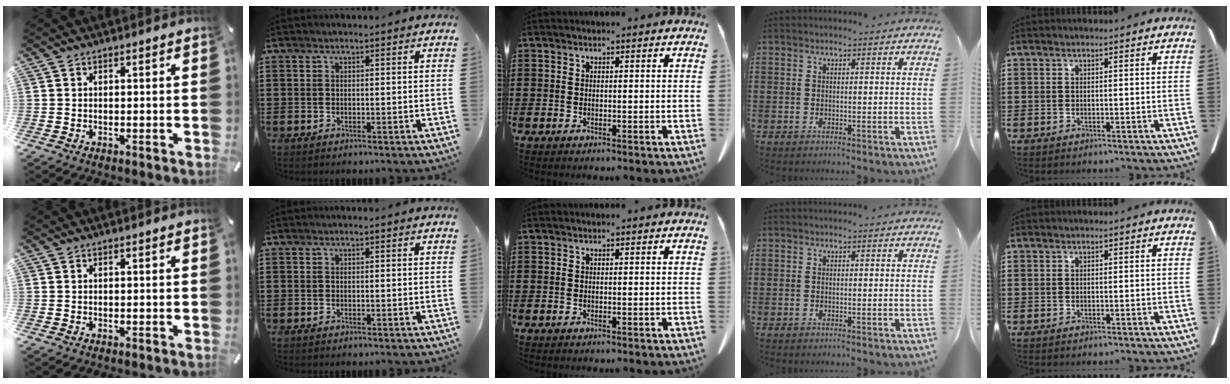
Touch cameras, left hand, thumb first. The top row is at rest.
{}